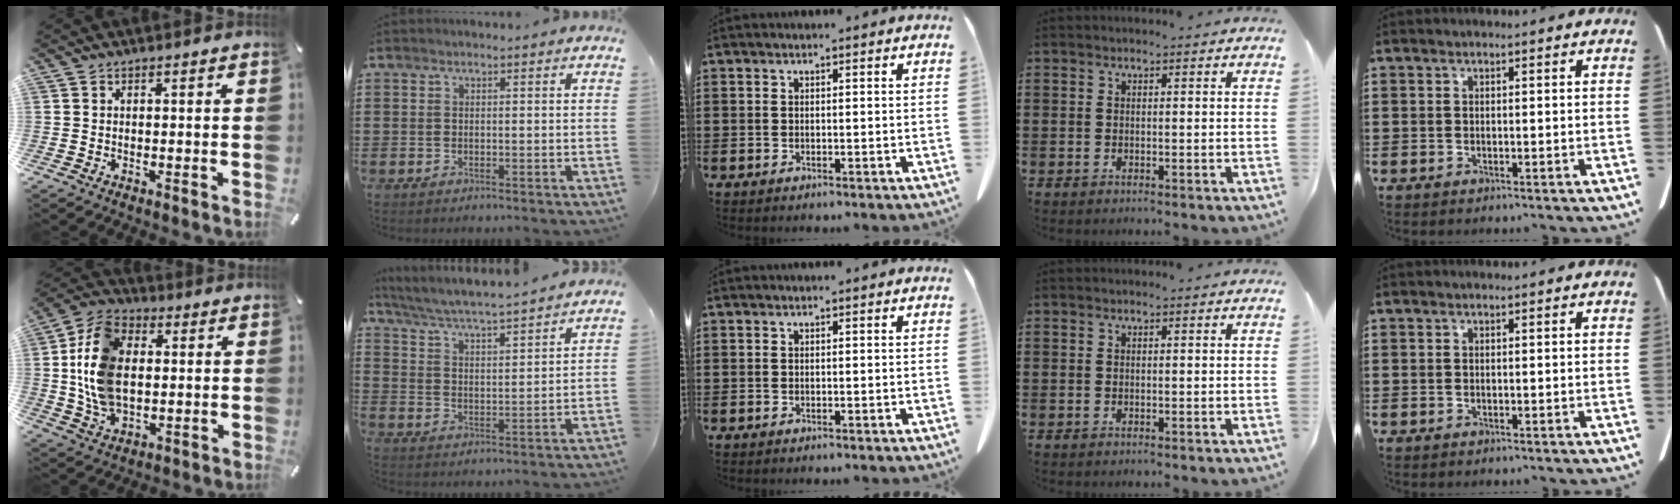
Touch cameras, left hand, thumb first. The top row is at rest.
{"thumb": {"total": 14.9, "force": [0.9, 10.6, 10.4], "torque": [-0.237, 0.007, 0.016]}, "index": {"total": 4.5, "force": [4.3, -0.6, 1.4], "torque": [-0.049, -0.037, 0.066]}}